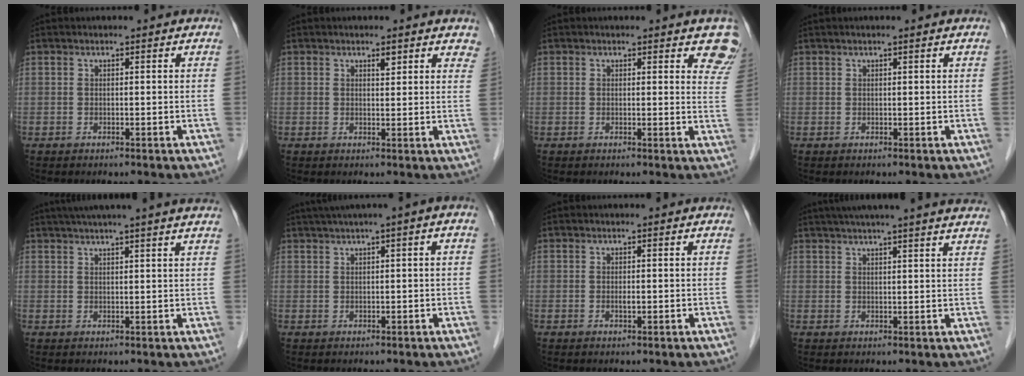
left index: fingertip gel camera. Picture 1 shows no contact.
{"total": 3.0, "force": [2.4, 1.1, 1.5], "torque": [-0.003, -0.002, 0.024]}
{"total": 5.9, "force": [5.1, 1.9, 2.4], "torque": [-0.002, -0.019, 0.031]}
{"total": 1.4, "force": [1.1, -0.1, 0.8], "torque": [-0.011, 0.015, 0.021]}
{"total": 13.0, "force": [11.1, -0.6, 6.8], "torque": [-0.111, 0.030, 0.138]}
{"total": 4.5, "force": [2.3, -0.3, 3.8], "torque": [-0.071, 0.020, 0.041]}
{"total": 0.5, "force": [0.1, 0.2, 0.5], "torque": [-0.012, -0.001, 0.000]}
{"total": 18.4, "force": [16.2, 0.1, 8.8], "torque": [-0.141, 0.022, 0.203]}